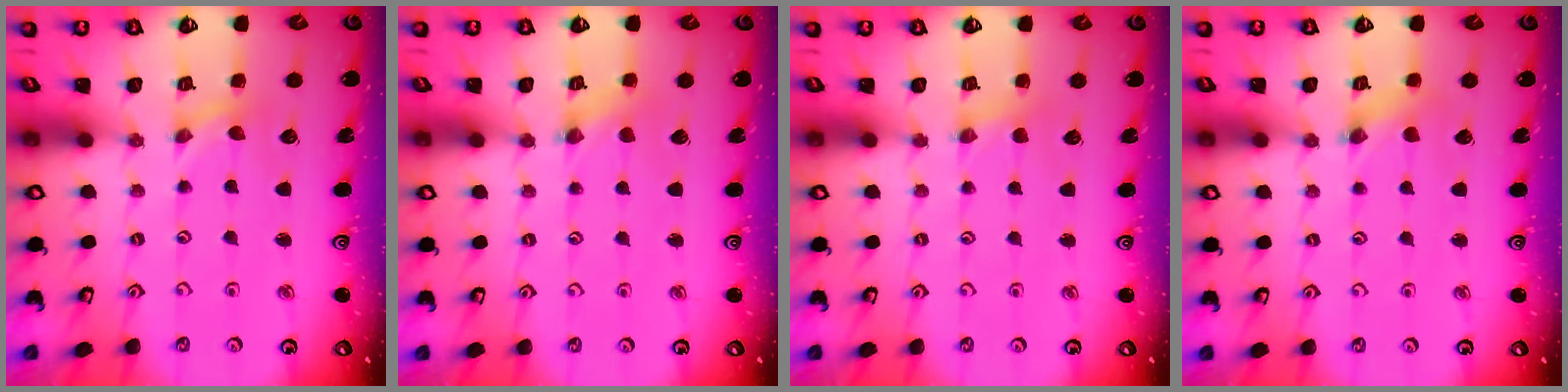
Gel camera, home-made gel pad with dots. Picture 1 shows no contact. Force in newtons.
{"total": 0.0}
{"total": 2.0, "press": 2.0, "slide": 0.3}
{"total": 0.8, "press": 0.7, "slide": 0.3}